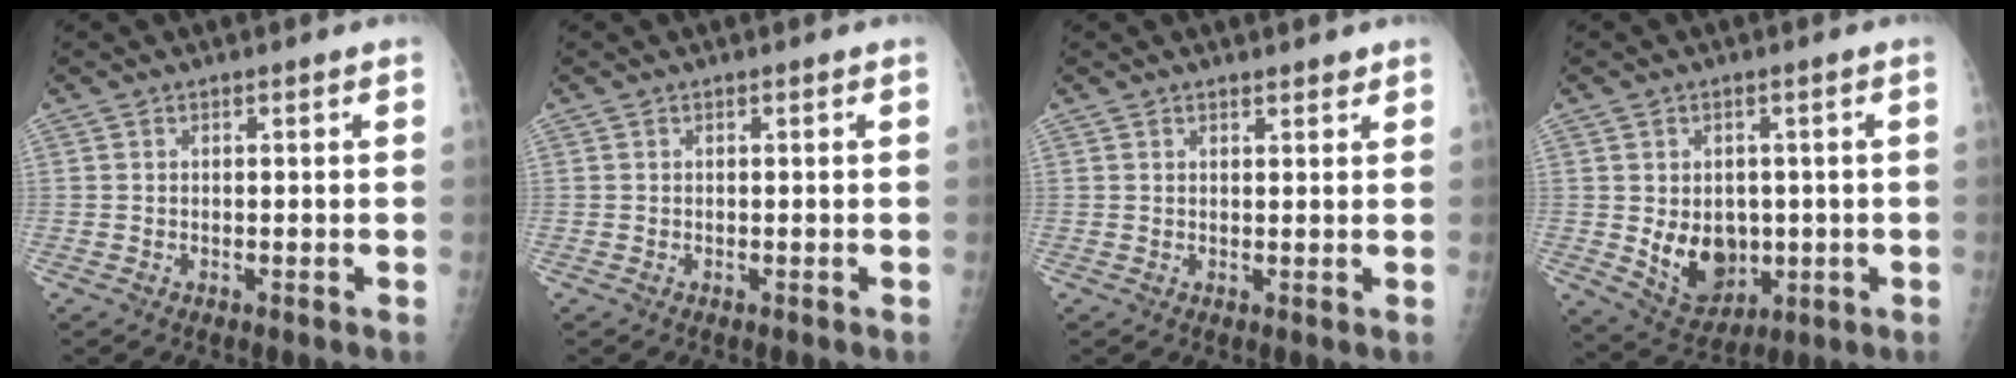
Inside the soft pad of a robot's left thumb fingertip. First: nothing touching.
{"total": 0.0}
{"total": 1.6, "force": [1.4, 0.6, 0.6], "torque": [-0.002, -0.008, 0.018]}
{"total": 9.6, "force": [-0.7, 7.3, 6.2], "torque": [-0.066, -0.012, 0.012]}